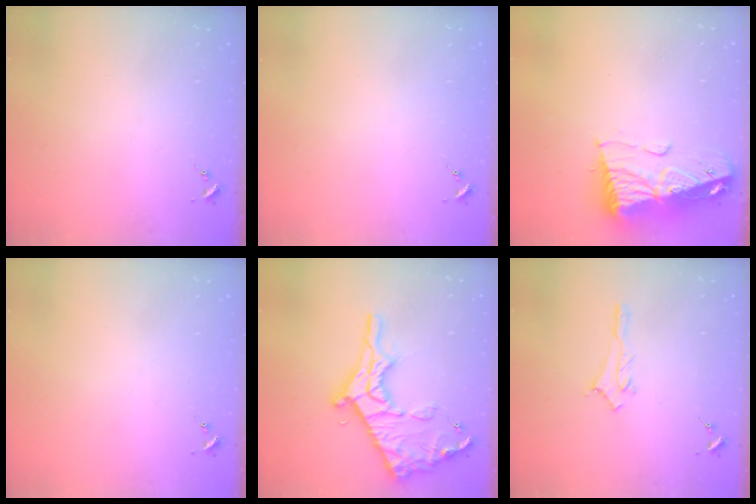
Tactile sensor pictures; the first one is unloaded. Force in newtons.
{"total": 0.0}
{"total": 14.6, "press": 14.6, "slide": 1.6}
{"total": 0.0}
{"total": 21.0, "press": 20.9, "slide": 1.8}
{"total": 2.9, "press": 2.8, "slide": 0.4}